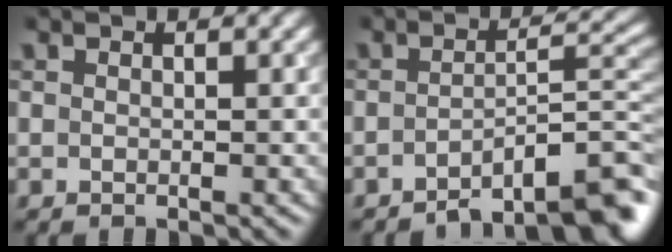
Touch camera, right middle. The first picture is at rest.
{"total": 6.8, "force": [-5.0, 1.7, 4.3], "torque": [-0.048, 0.010, -0.076]}